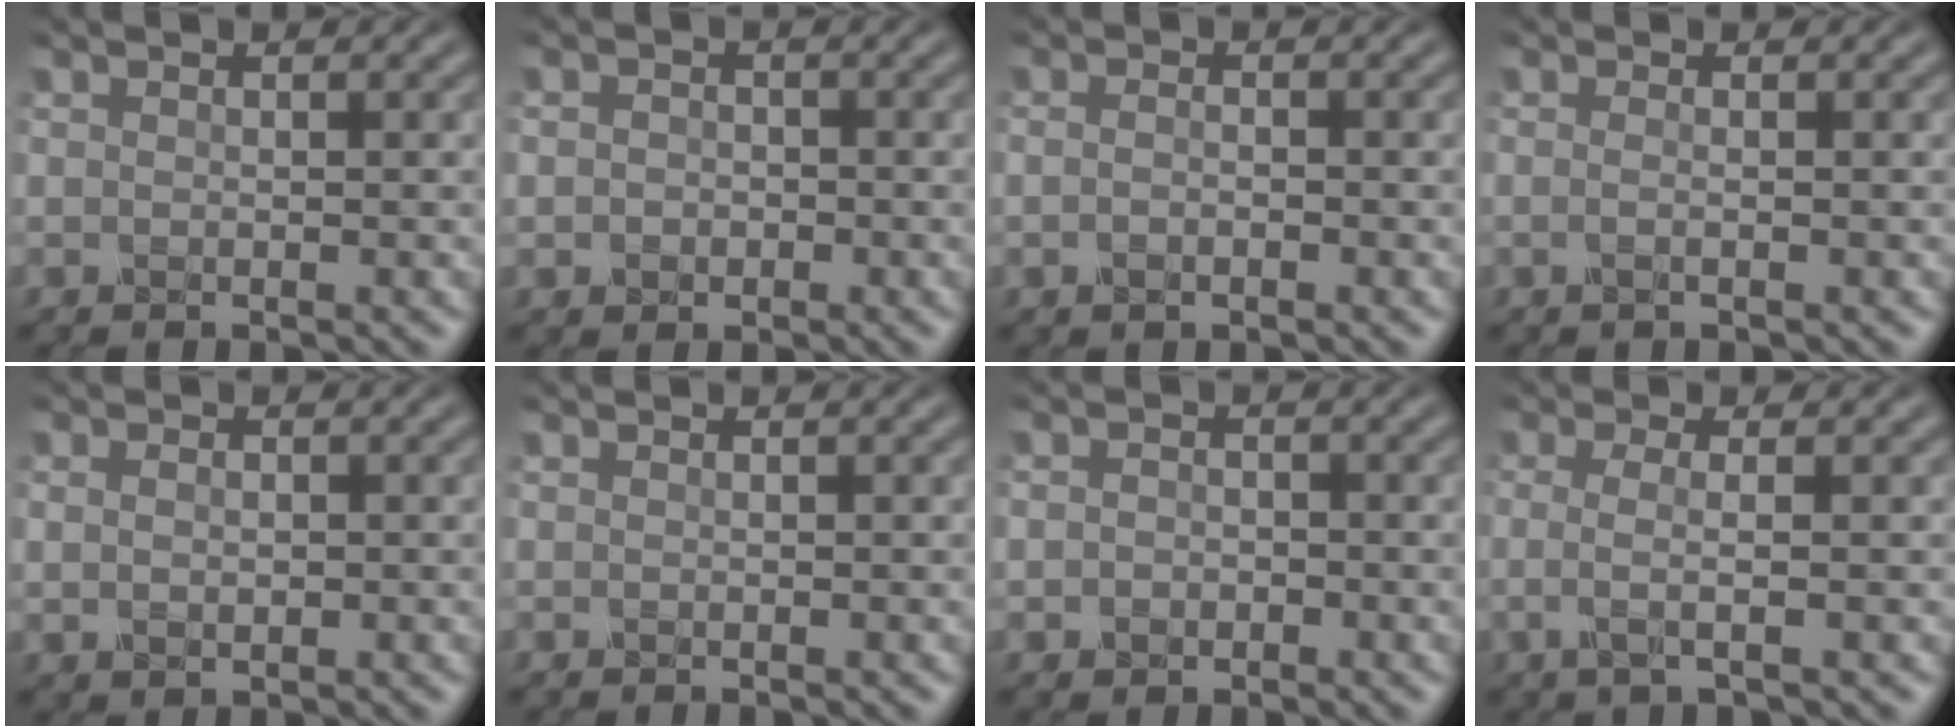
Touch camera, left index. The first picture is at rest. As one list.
[{"total": 1.6, "force": [-0.3, 1.4, 0.7], "torque": [-0.002, -0.004, -0.010]}, {"total": 1.3, "force": [-0.4, 0.6, 1.0], "torque": [-0.023, -0.001, -0.011]}, {"total": 1.2, "force": [-0.1, 0.5, 1.1], "torque": [-0.011, -0.010, -0.014]}, {"total": 1.5, "force": [0.2, 1.1, 1.1], "torque": [-0.021, 0.000, 0.007]}, {"total": 0.0}, {"total": 1.3, "force": [-0.4, 1.1, 0.6], "torque": [-0.009, -0.002, -0.011]}, {"total": 2.7, "force": [-0.2, 0.9, 2.6], "torque": [-0.047, -0.004, -0.008]}]